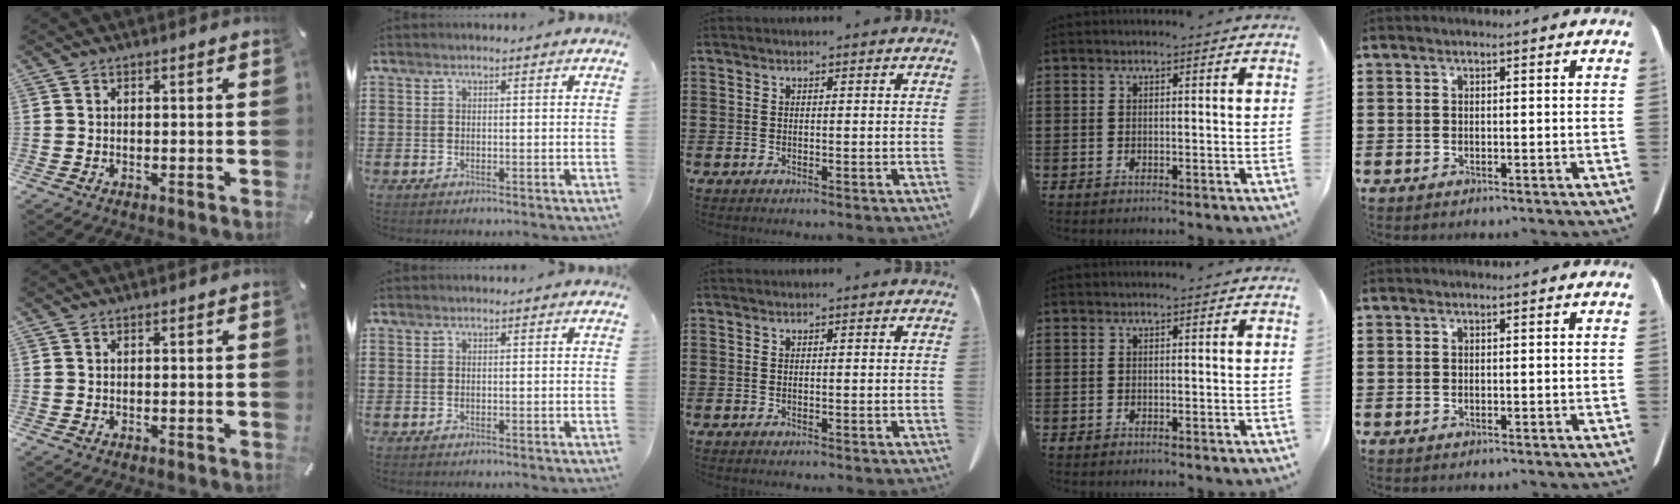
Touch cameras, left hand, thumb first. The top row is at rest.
{}